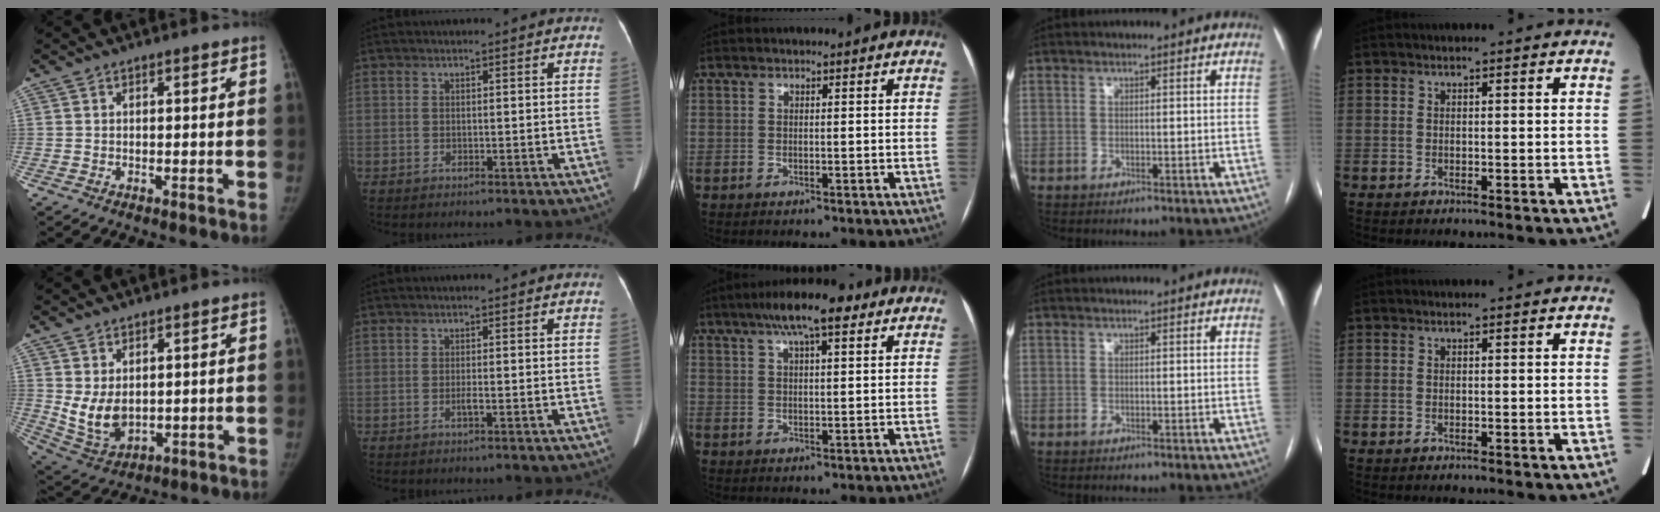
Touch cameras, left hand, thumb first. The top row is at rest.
{"thumb": {"total": 7.7, "force": [1.2, 5.1, 5.6], "torque": [-0.090, -0.021, 0.047]}, "index": {"total": 0.9, "force": [-0.4, 0.0, 0.8], "torque": [-0.020, -0.001, -0.005]}, "middle": {"total": 9.3, "force": [5.7, 2.0, 7.1], "torque": [-0.120, 0.025, 0.087]}}